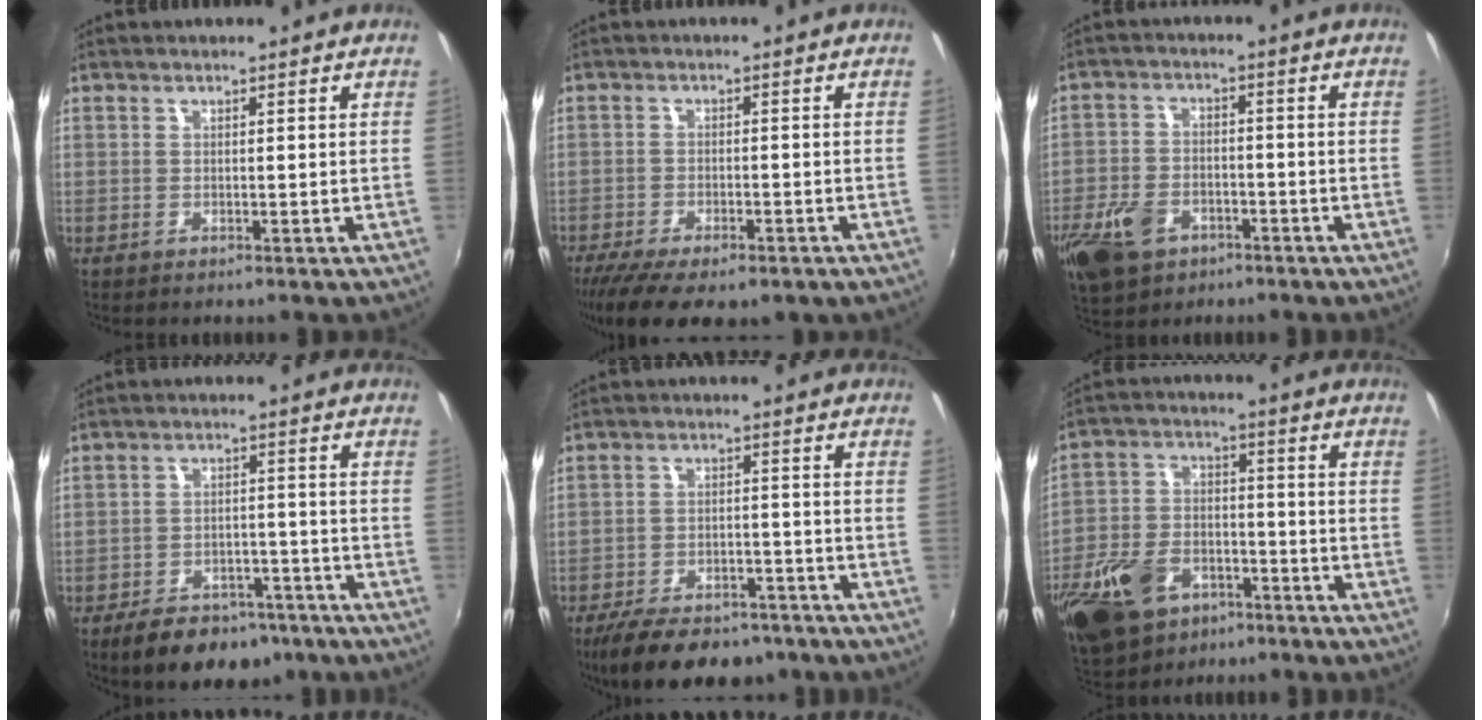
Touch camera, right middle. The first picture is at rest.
{"total": 12.5, "force": [-9.0, 4.4, 7.6], "torque": [-0.169, -0.048, -0.141]}
{"total": 11.1, "force": [-6.0, 7.2, 6.0], "torque": [-0.147, -0.006, -0.108]}
{"total": 11.8, "force": [-8.4, 6.3, 5.4], "torque": [-0.120, 0.009, -0.114]}
{"total": 15.6, "force": [-11.8, 6.7, 7.6], "torque": [-0.163, -0.016, -0.174]}
{"total": 19.7, "force": [-11.2, 11.9, 11.0], "torque": [-0.254, -0.013, -0.189]}